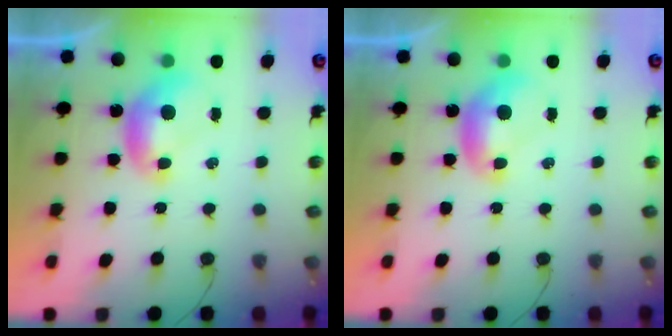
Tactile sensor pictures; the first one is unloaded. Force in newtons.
{"total": 0.0}